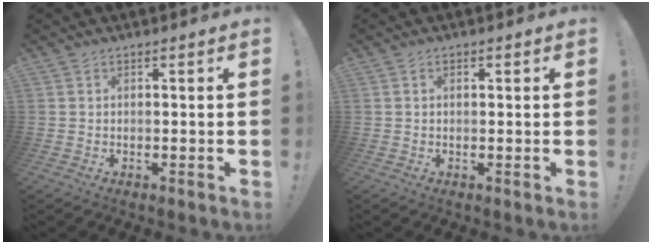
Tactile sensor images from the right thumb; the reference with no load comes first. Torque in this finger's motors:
{"motor_torque": [-0.13, -0.05, -0.02, 0.13, 0.05]}